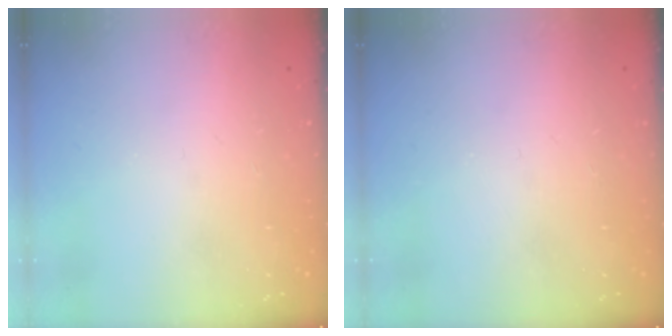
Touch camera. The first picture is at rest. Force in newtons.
{"total": 0.0}